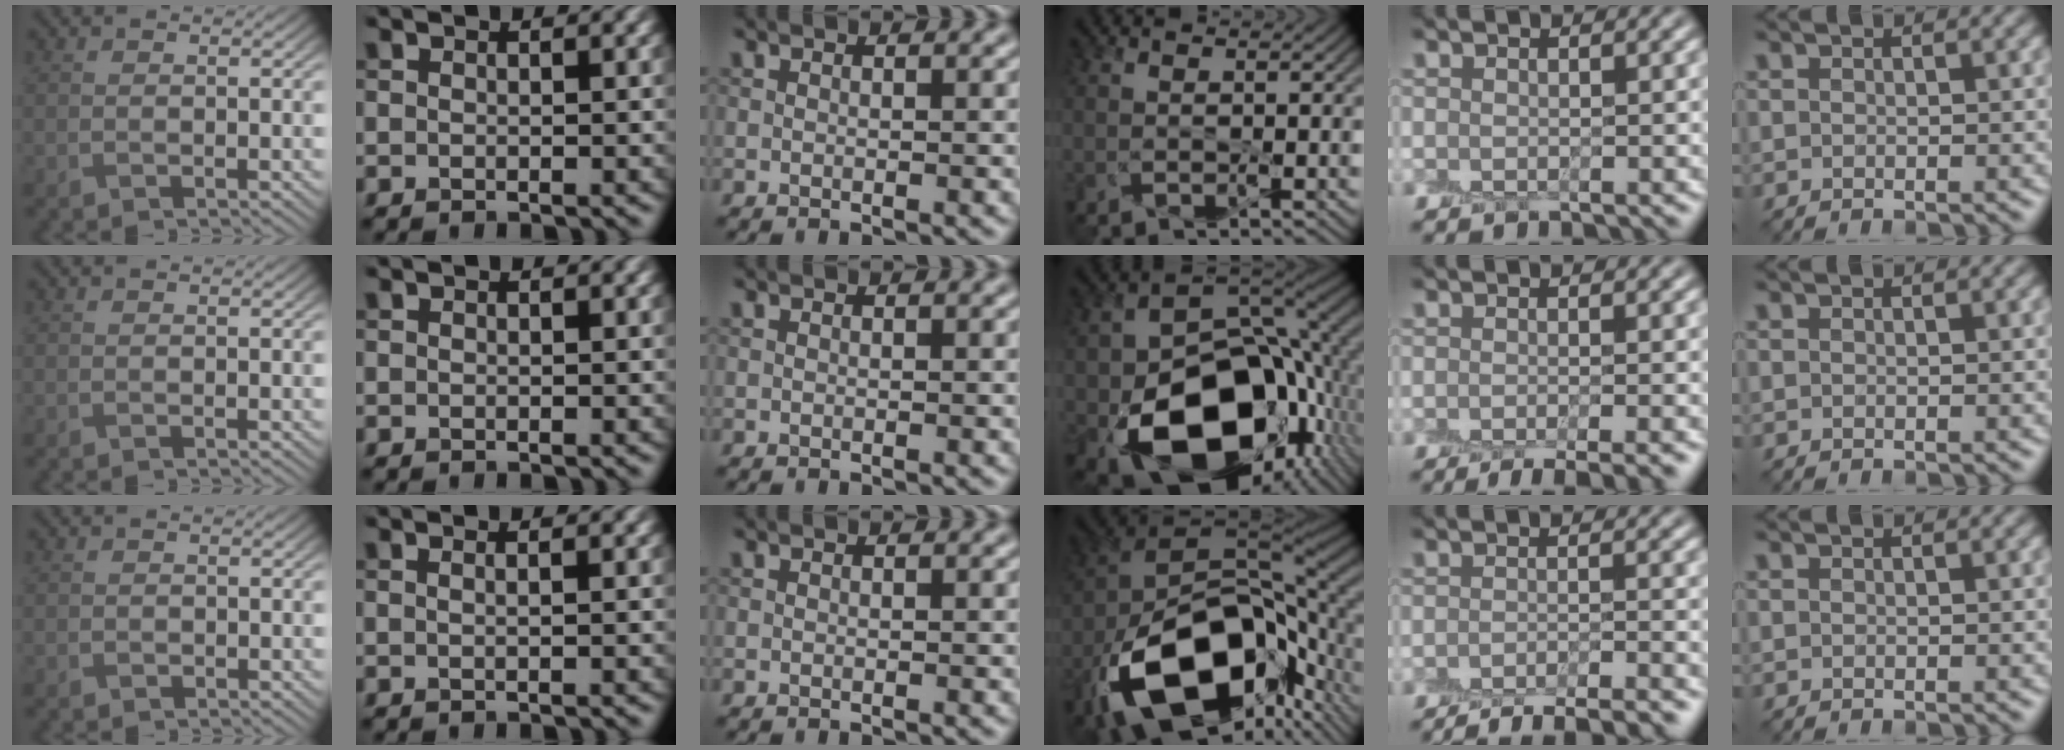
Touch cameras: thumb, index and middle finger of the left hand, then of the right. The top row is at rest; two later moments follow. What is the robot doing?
{"motion": "peel", "object": "plastic screen protector"}